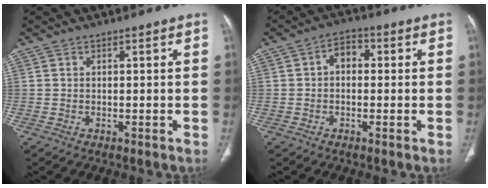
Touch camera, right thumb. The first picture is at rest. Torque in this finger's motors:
{"motor_torque": [1.24, 2.13, 0.64, -0.44, 0.00]}